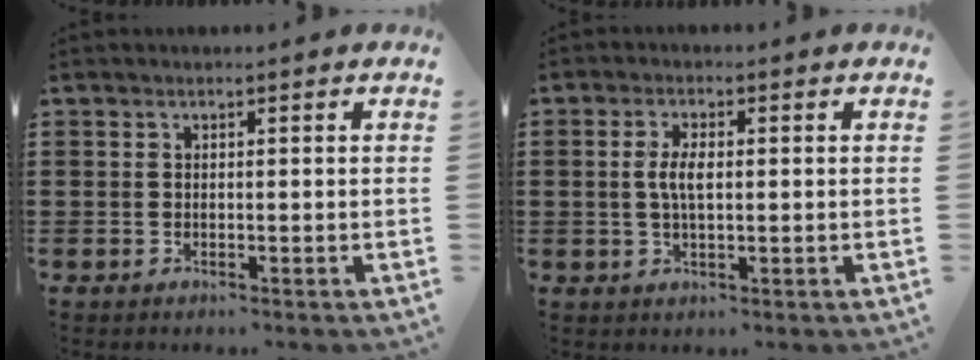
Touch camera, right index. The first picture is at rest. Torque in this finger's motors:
{"motor_torque": [0.69, -0.04, 0.30, 0.12]}